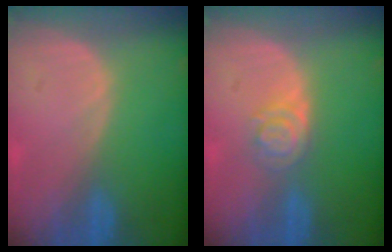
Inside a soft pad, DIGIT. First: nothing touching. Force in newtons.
{"total": 3.9, "press": 3.5, "slide": 1.7}